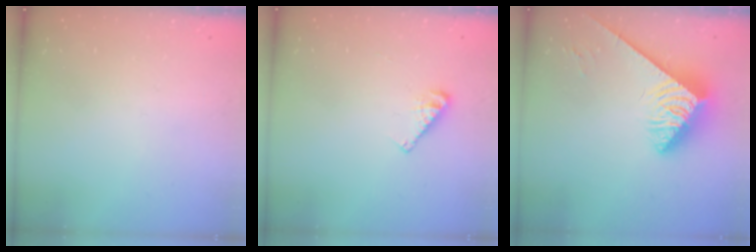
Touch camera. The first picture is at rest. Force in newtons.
{"total": 6.3, "press": 6.3, "slide": 0.4}
{"total": 3.9, "press": 3.8, "slide": 0.8}